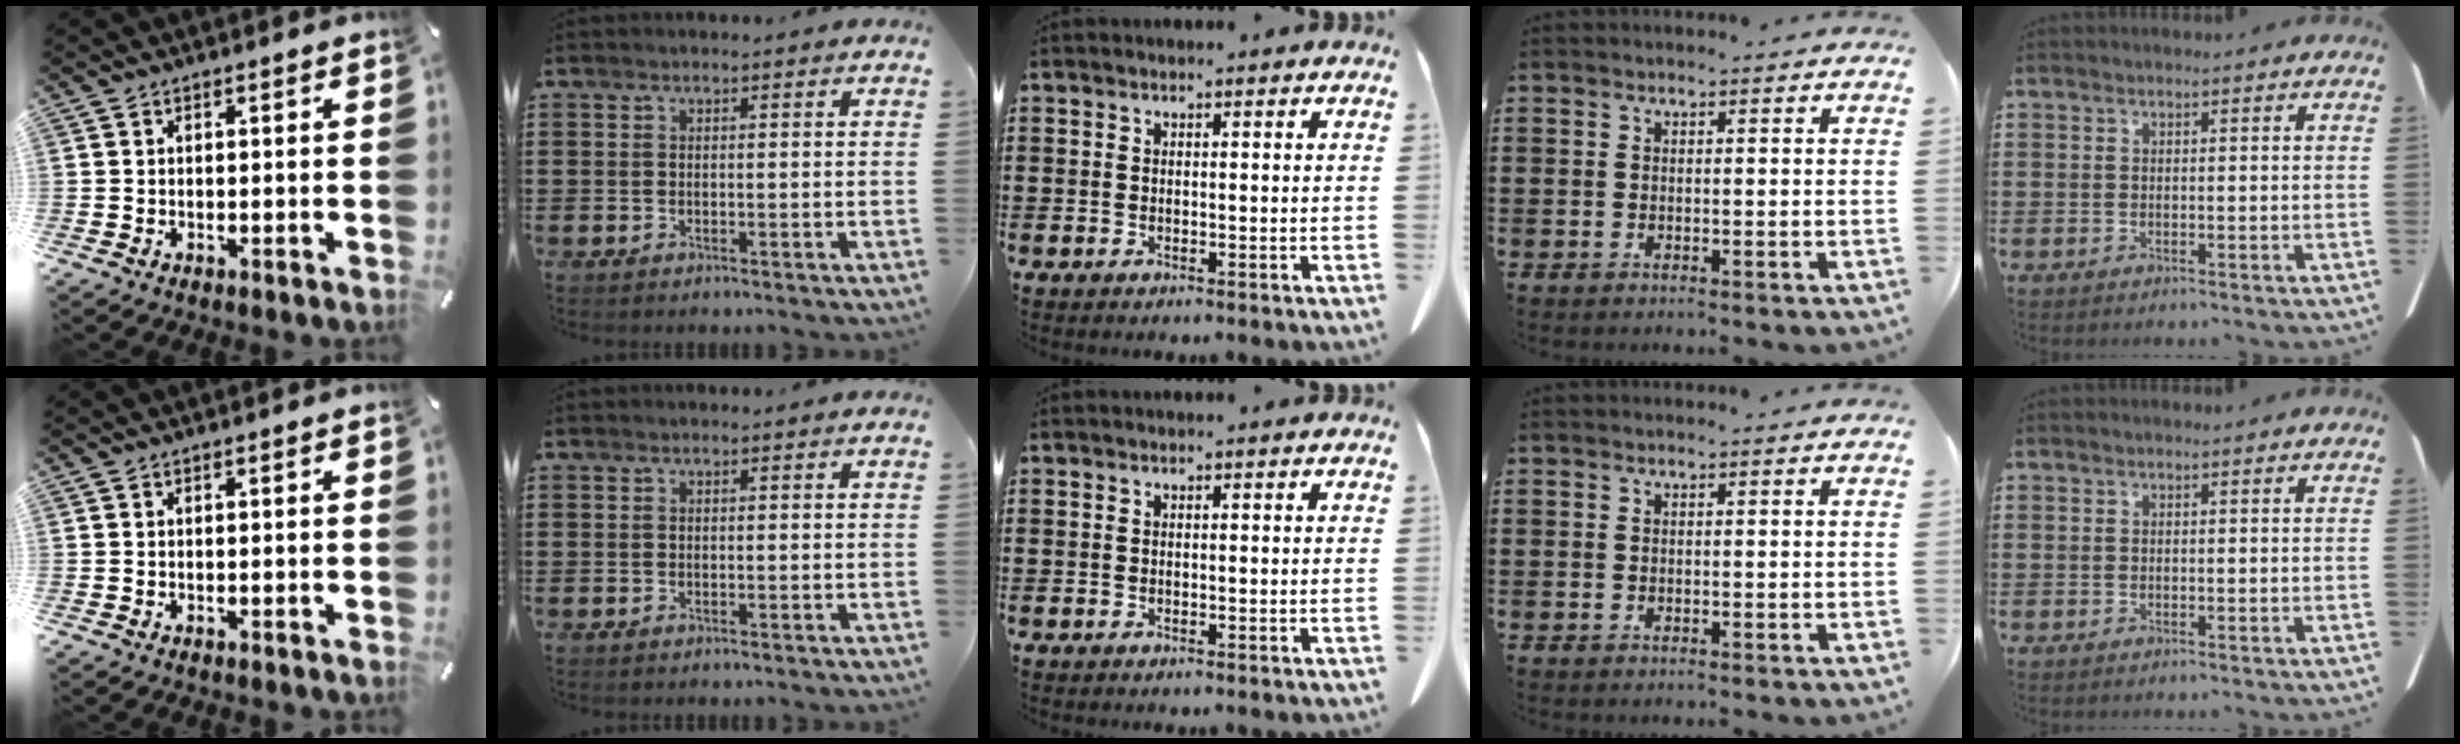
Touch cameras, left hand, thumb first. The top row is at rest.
{}